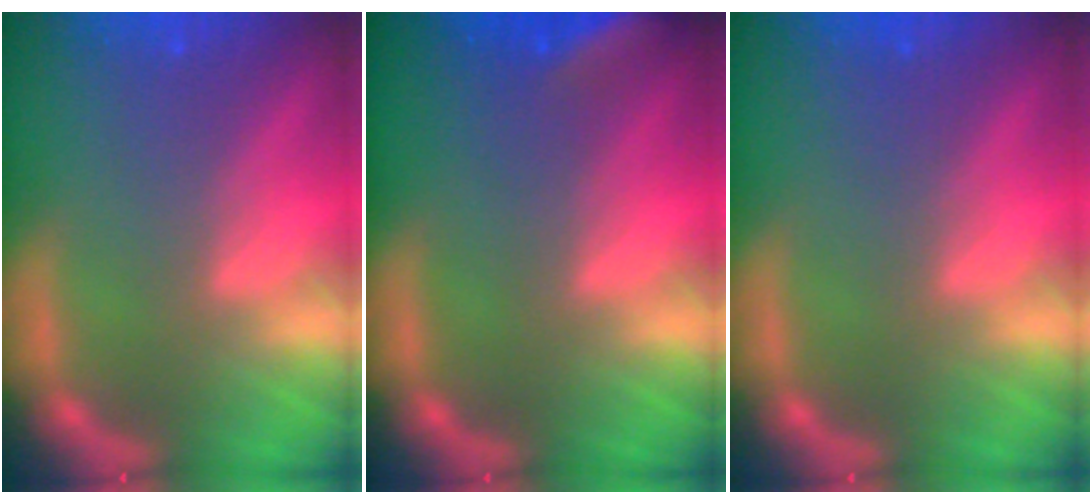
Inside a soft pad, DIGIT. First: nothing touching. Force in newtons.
{"total": 4.4}
{"total": 0.0}